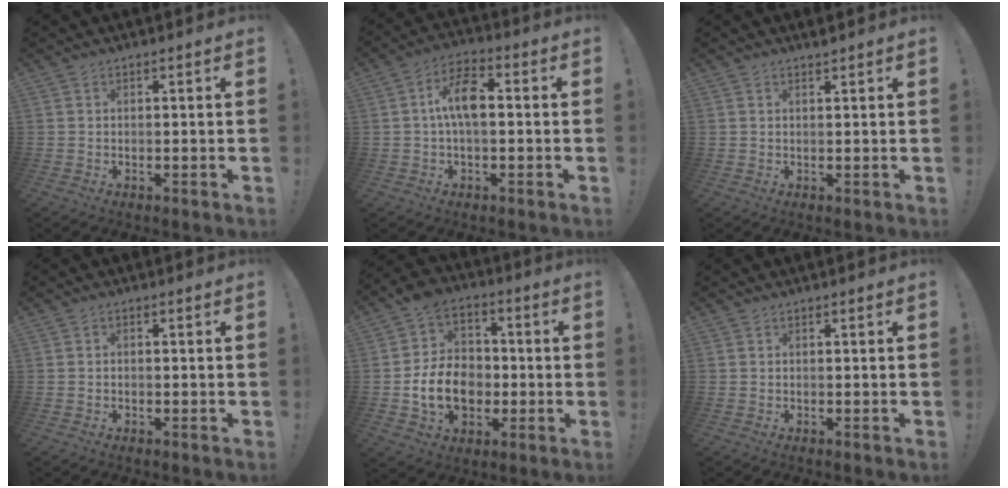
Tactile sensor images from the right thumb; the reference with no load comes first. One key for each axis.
{"total": 9.4, "fx": 0.6, "fy": 4.5, "fz": 8.2, "tx": -0.138, "ty": 0.010, "tz": 0.010}
{"total": 1.4, "fx": 1.3, "fy": -0.4, "fz": 0.2, "tx": 0.010, "ty": -0.009, "tz": 0.020}
{"total": 0.8, "fx": -0.5, "fy": 0.5, "fz": 0.4, "tx": -0.008, "ty": 0.002, "tz": -0.009}
{"total": 16.2, "fx": -2.7, "fy": 12.4, "fz": 10.1, "tx": -0.184, "ty": 0.028, "tz": -0.039}
{"total": 0.0}